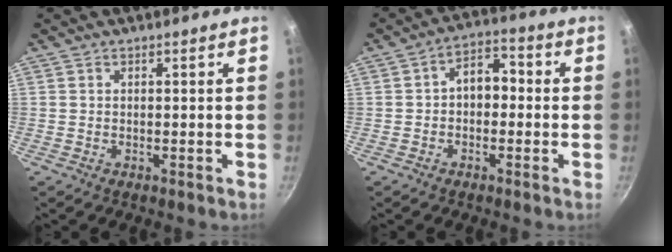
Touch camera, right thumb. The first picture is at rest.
{"total": 6.3, "force": [-0.4, 4.3, 4.5], "torque": [-0.037, 0.024, -0.020]}